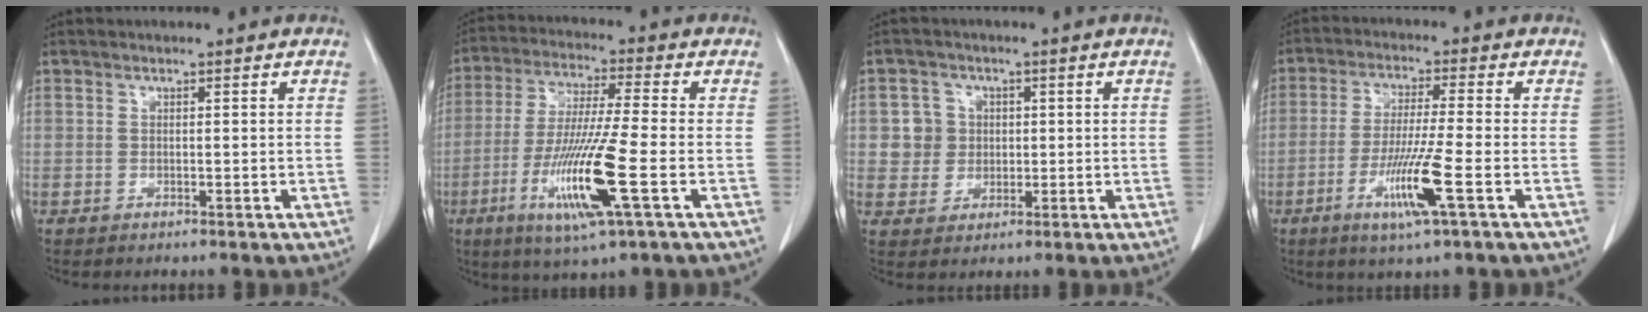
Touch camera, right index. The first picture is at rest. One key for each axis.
{"total": 14.1, "fx": -4.7, "fy": -0.1, "fz": 13.3, "tx": -0.269, "ty": -0.026, "tz": -0.090}
{"total": 4.7, "fx": 0.8, "fy": 4.6, "fz": 0.4, "tx": -0.002, "ty": 0.014, "tz": 0.018}
{"total": 9.1, "fx": -3.5, "fy": -0.7, "fz": 8.3, "tx": -0.161, "ty": -0.019, "tz": -0.068}